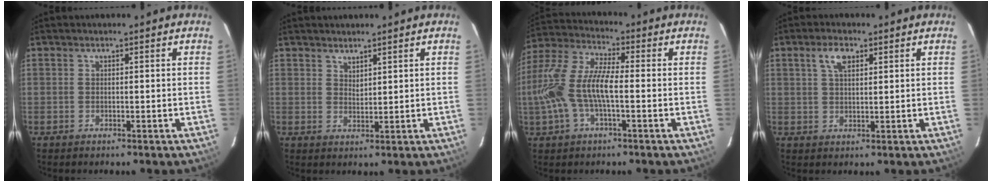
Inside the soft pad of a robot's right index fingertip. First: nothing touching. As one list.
[{"total": 2.0, "force": [1.9, 0.7, 0.5], "torque": [-0.006, 0.001, 0.034]}, {"total": 14.2, "force": [-2.4, 4.9, 13.1], "torque": [-0.275, 0.004, -0.048]}, {"total": 4.1, "force": [2.0, 2.0, 3.1], "torque": [-0.057, 0.009, 0.037]}]